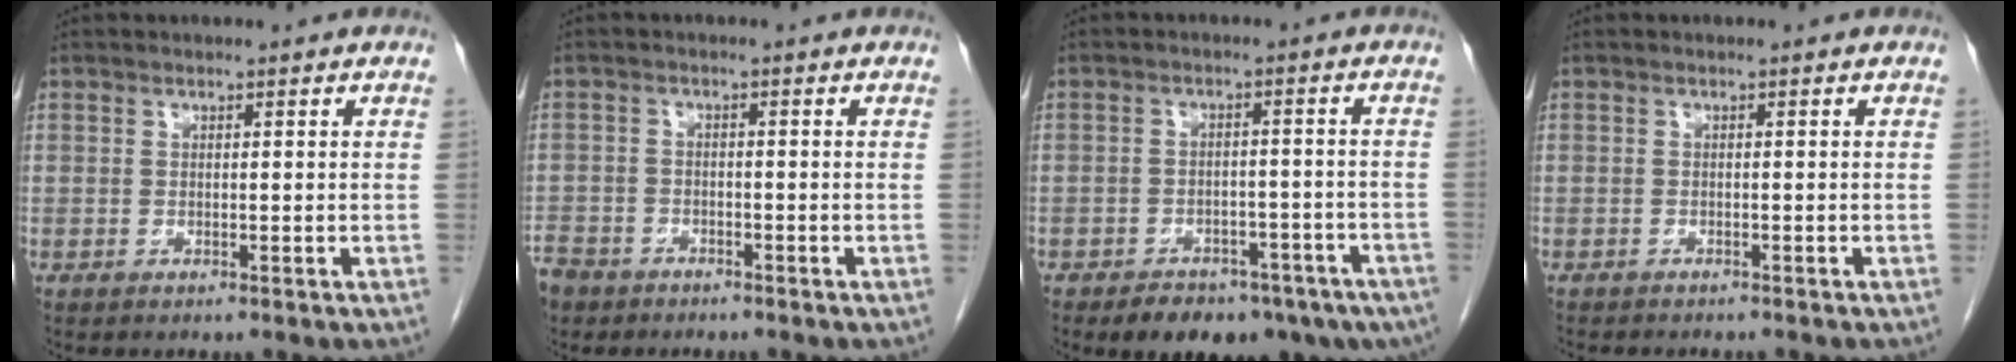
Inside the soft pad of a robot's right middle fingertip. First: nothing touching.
{"total": 7.2, "force": [-5.4, 4.4, 1.9], "torque": [-0.059, -0.004, -0.096]}
{"total": 14.4, "force": [-10.0, 6.9, 7.6], "torque": [-0.094, 0.001, -0.126]}
{"total": 4.7, "force": [-4.1, 1.0, 1.9], "torque": [-0.030, -0.009, -0.053]}